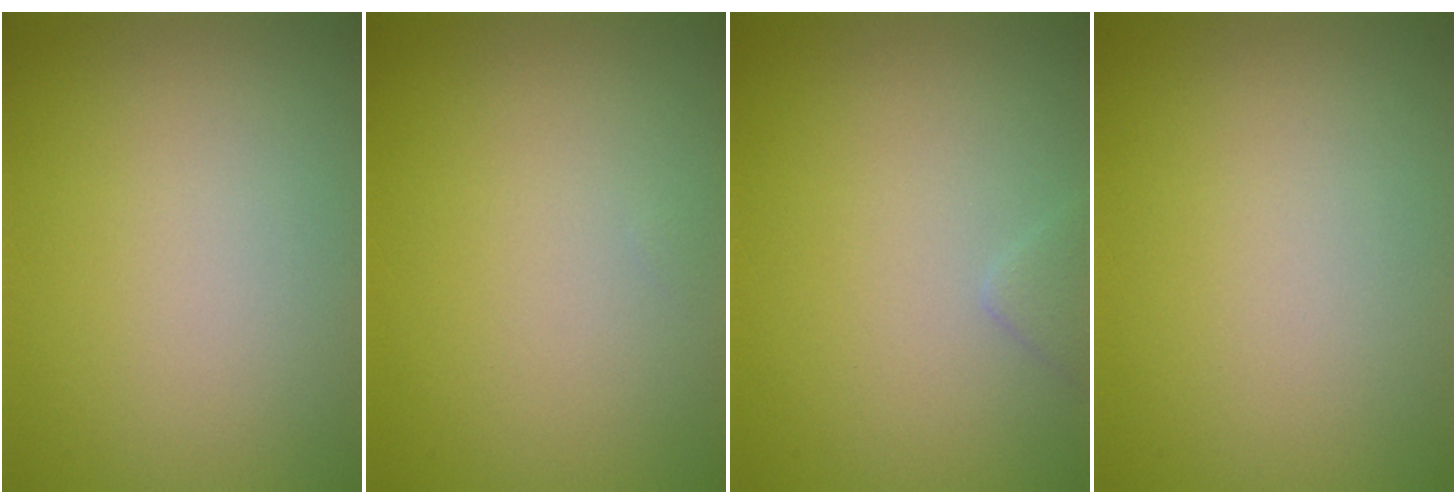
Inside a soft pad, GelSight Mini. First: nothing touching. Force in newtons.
{"total": 0.0}
{"total": 0.9, "press": 0.9, "slide": 0.1}
{"total": 0.0}